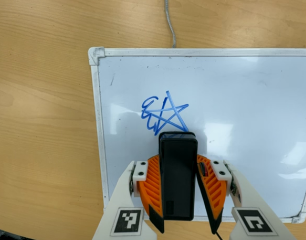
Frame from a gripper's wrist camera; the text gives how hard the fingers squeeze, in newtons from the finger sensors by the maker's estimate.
{"total": 6.4, "left": 4.8, "right": 8.0}